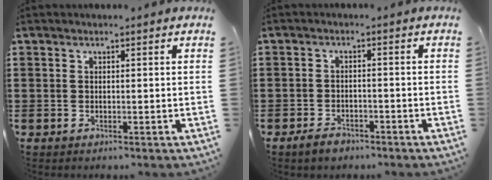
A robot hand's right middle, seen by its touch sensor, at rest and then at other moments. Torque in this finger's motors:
{"motor_torque": [2.13, 0.00, 0.13, 0.06]}